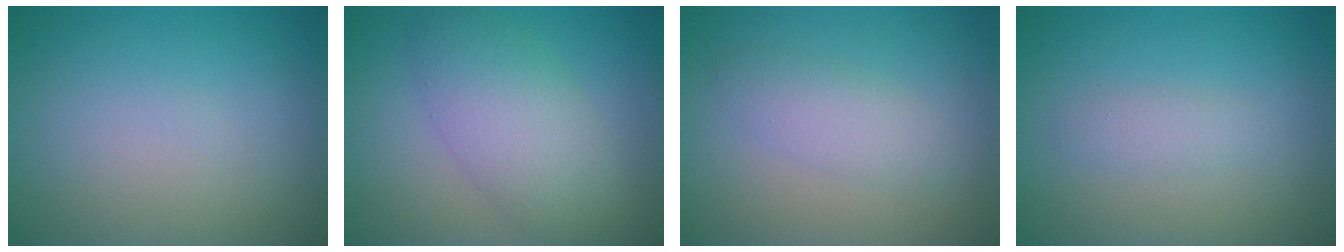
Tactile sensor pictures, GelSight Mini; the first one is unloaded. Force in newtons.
{"total": 5.8, "press": 5.8, "slide": 0.2}
{"total": 2.5, "press": 2.5, "slide": 0.1}
{"total": 1.3, "press": 1.3, "slide": 0.0}